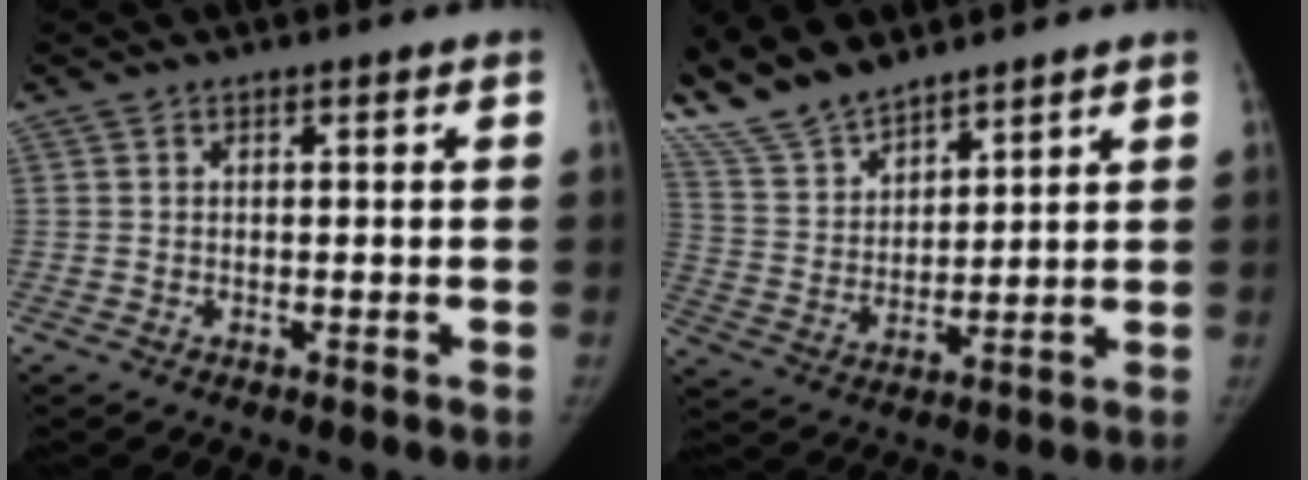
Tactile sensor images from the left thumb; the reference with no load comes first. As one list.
[{"total": 13.5, "force": [11.8, 4.5, 4.8], "torque": [-0.081, -0.041, 0.240]}]